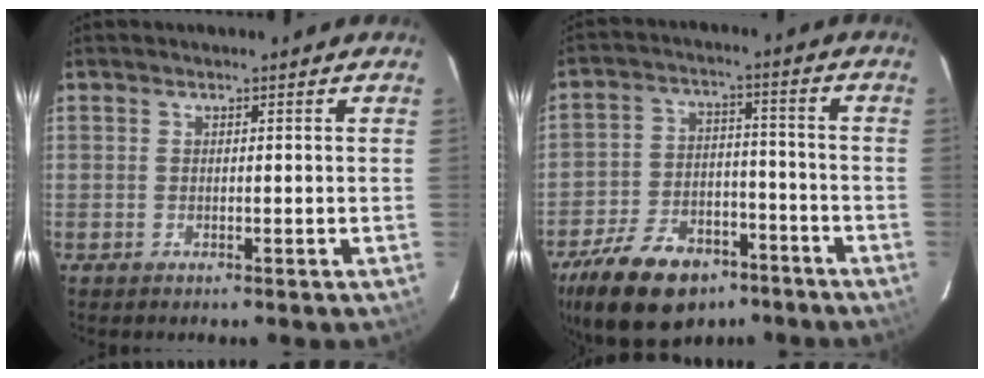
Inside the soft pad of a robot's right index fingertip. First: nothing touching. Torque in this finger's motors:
{"motor_torque": [0.57, -0.87, -0.08, -0.12]}